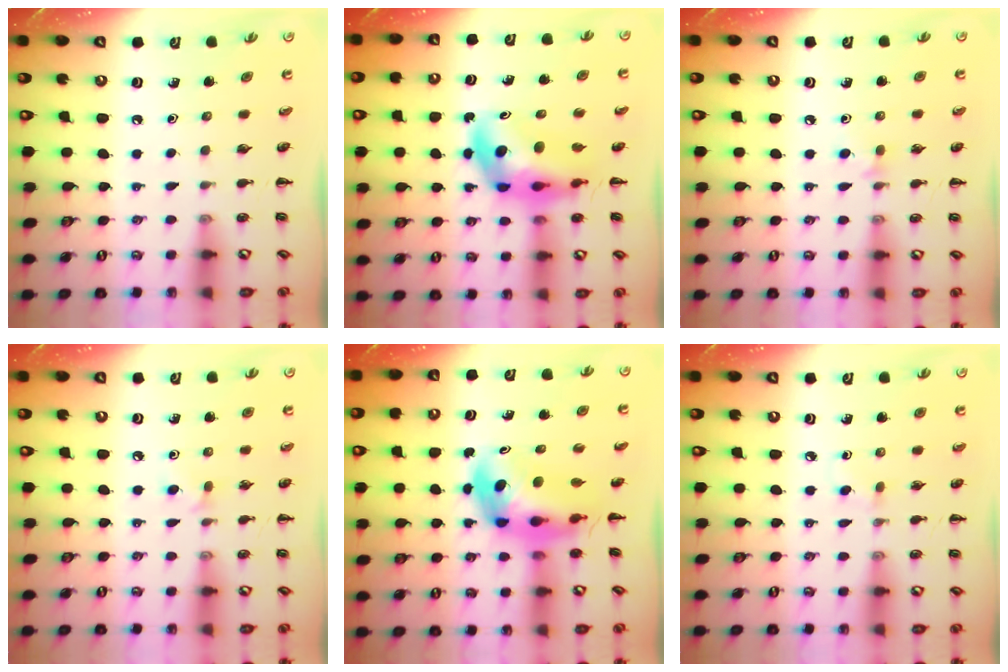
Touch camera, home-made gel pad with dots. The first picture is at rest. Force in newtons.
{"total": 10.4, "press": 10.0, "slide": 2.9}
{"total": 4.0, "press": 3.7, "slide": 1.5}
{"total": 4.8, "press": 4.4, "slide": 1.7}
{"total": 6.0, "press": 5.7, "slide": 1.8}
{"total": 2.1, "press": 1.8, "slide": 1.0}